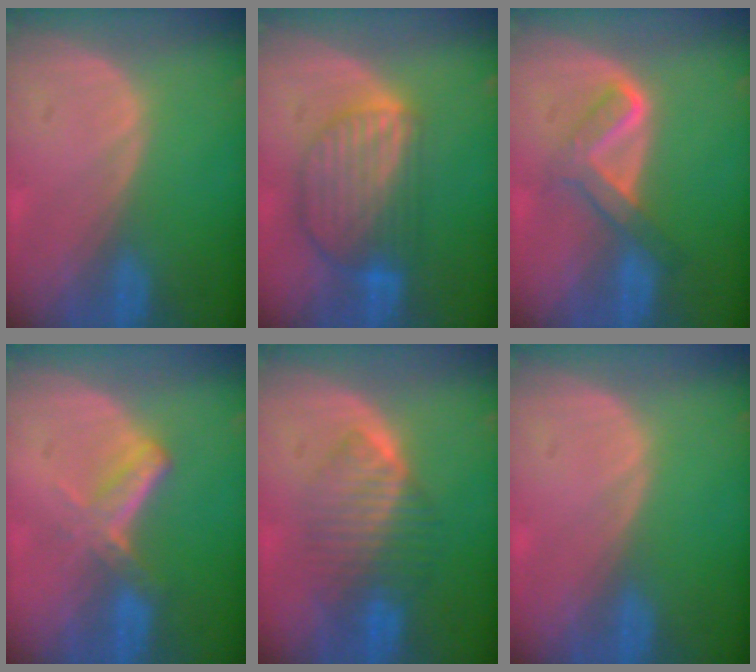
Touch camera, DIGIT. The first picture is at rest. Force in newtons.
{"total": 8.9, "press": 7.7, "slide": 4.4}
{"total": 5.1, "press": 5.0, "slide": 0.7}
{"total": 5.6, "press": 4.8, "slide": 2.8}
{"total": 6.7, "press": 6.7, "slide": 0.5}
{"total": 0.0}